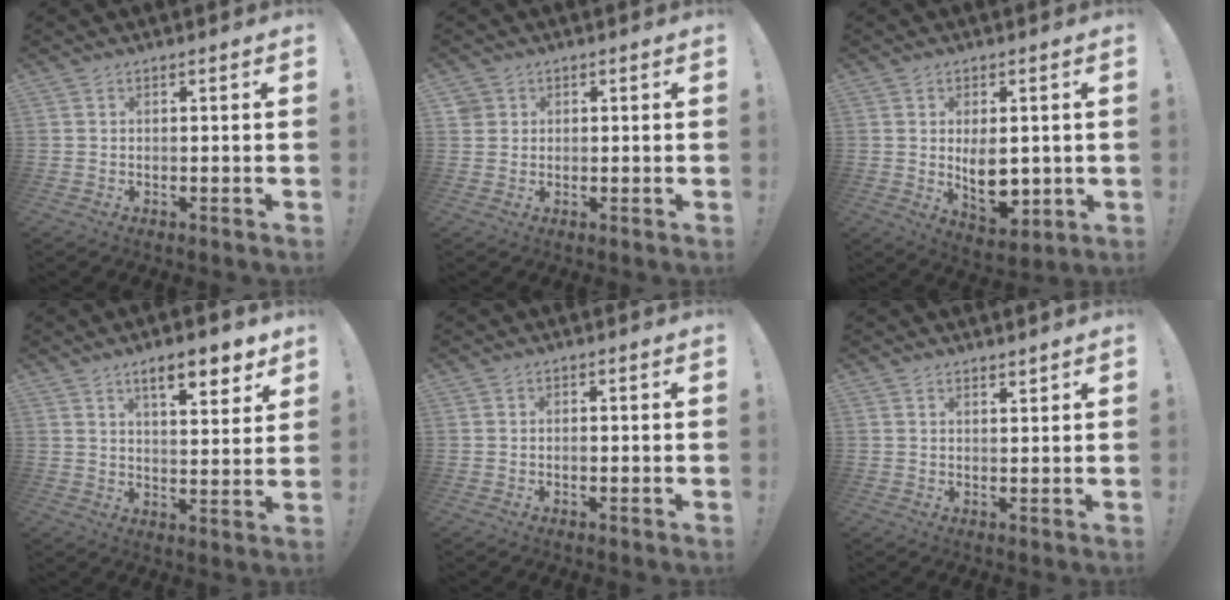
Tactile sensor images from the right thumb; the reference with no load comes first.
{"total": 2.4, "force": [1.3, 2.0, 0.4], "torque": [-0.011, 0.000, 0.025]}
{"total": 8.9, "force": [0.4, 5.4, 7.1], "torque": [-0.092, -0.010, 0.012]}
{"total": 9.7, "force": [6.2, 2.5, 7.0], "torque": [-0.094, -0.034, 0.100]}
{"total": 0.6, "force": [-0.4, 0.3, 0.3], "torque": [-0.009, 0.002, -0.006]}
{"total": 1.7, "force": [1.6, 0.3, 0.4], "torque": [0.000, -0.013, 0.028]}